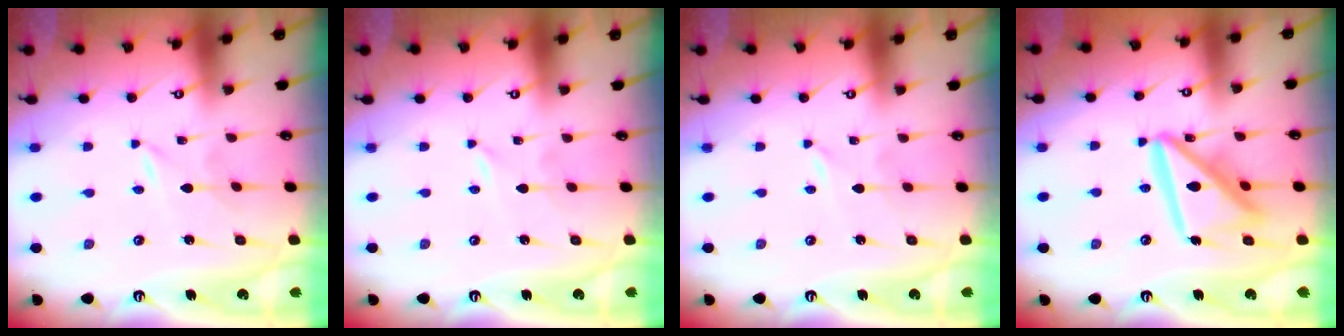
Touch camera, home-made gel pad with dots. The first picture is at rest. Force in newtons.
{"total": 0.0}
{"total": 0.0}
{"total": 16.7, "press": 16.6, "slide": 1.8}